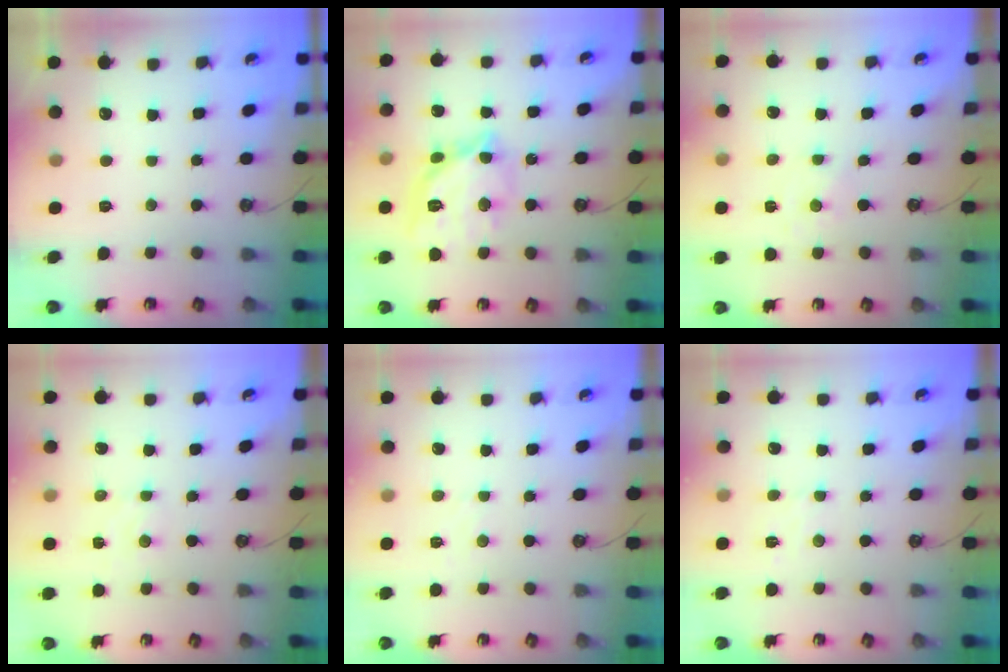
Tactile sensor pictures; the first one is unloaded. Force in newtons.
{"total": 17.2, "press": 17.2, "slide": 1.2}
{"total": 0.0}
{"total": 1.5, "press": 1.5, "slide": 0.2}
{"total": 2.5, "press": 2.5, "slide": 0.4}
{"total": 2.6, "press": 2.6, "slide": 0.4}